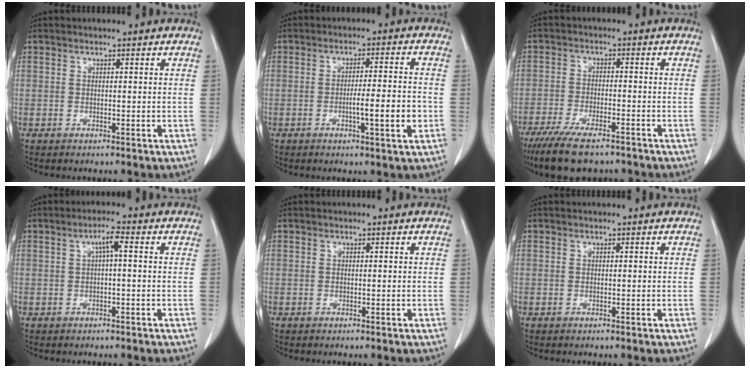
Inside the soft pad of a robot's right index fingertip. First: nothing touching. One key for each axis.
{"total": 7.0, "fx": -1.8, "fy": 0.8, "fz": 6.7, "tx": -0.104, "ty": 0.003, "tz": -0.026}
{"total": 11.9, "fx": -8.8, "fy": 3.5, "fz": 7.1, "tx": -0.127, "ty": -0.022, "tz": -0.144}
{"total": 3.0, "fx": 0.6, "fy": 0.6, "fz": 2.9, "tx": -0.056, "ty": 0.010, "tz": 0.012}
{"total": 0.0}
{"total": 0.0}